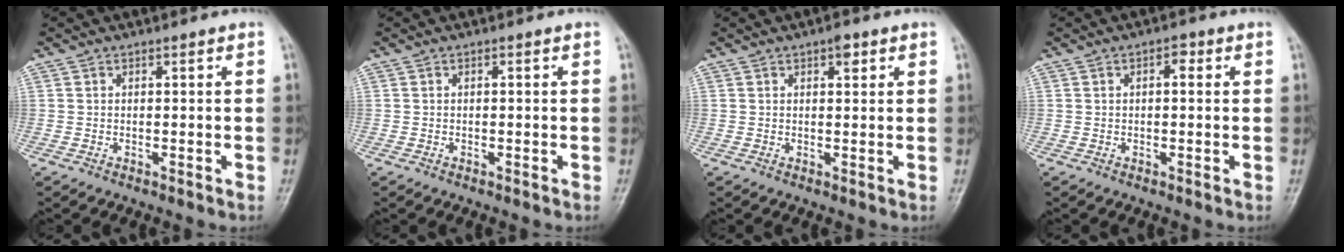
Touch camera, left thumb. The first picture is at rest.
{"total": 0.0}
{"total": 2.3, "force": [1.2, 1.0, 1.6], "torque": [-0.017, -0.002, 0.015]}
{"total": 2.0, "force": [0.5, 1.0, 1.6], "torque": [-0.017, 0.005, 0.002]}